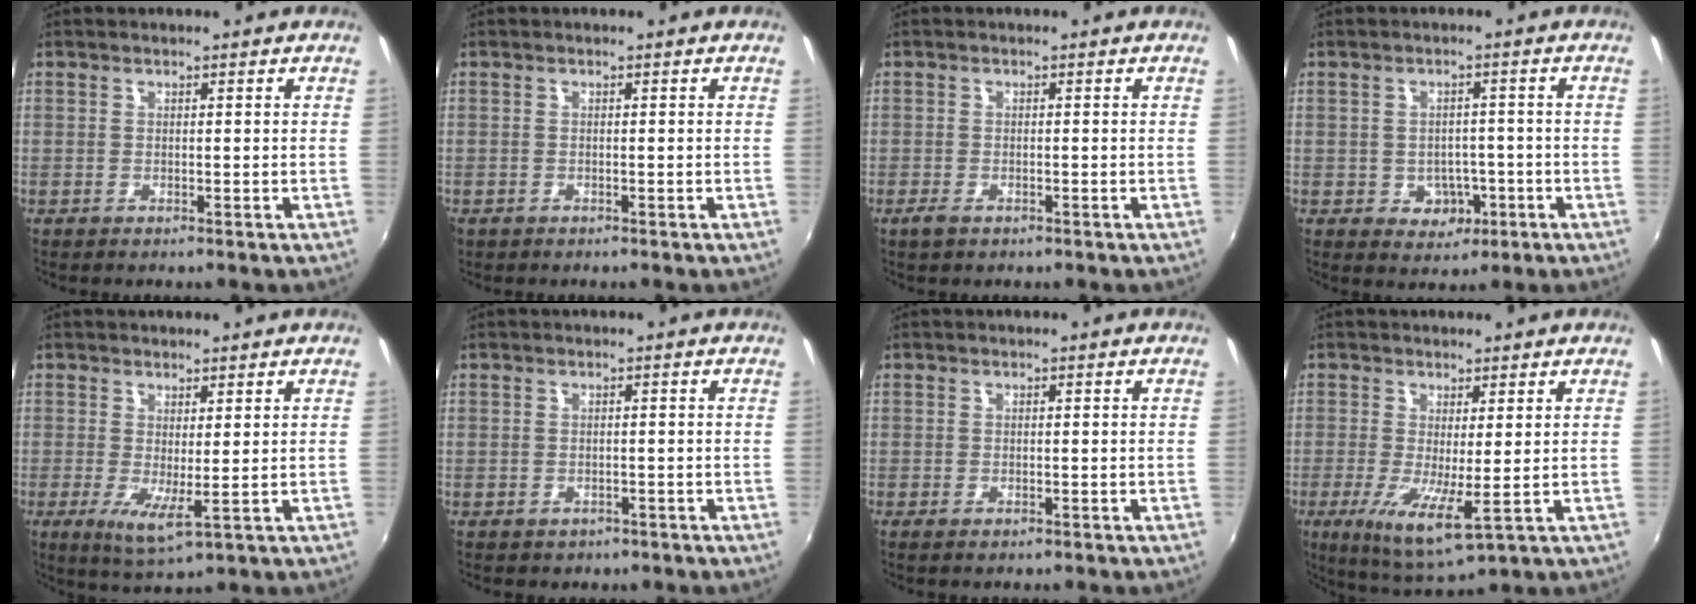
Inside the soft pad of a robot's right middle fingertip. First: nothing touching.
{"total": 1.0, "force": [-0.7, 0.8, 0.2], "torque": [-0.008, -0.004, -0.010]}
{"total": 2.1, "force": [-1.4, 1.0, 1.2], "torque": [-0.026, -0.006, -0.025]}
{"total": 5.0, "force": [-1.6, 4.4, 1.9], "torque": [-0.043, 0.006, -0.008]}
{"total": 4.6, "force": [0.2, 0.9, 4.6], "torque": [-0.081, -0.018, 0.006]}
{"total": 1.8, "force": [-0.8, 1.6, 0.4], "torque": [-0.010, -0.003, -0.007]}
{"total": 0.7, "force": [-0.5, 0.3, 0.5], "torque": [-0.009, -0.005, -0.008]}
{"total": 7.4, "force": [-0.7, 1.4, 7.3], "torque": [-0.141, -0.026, -0.012]}